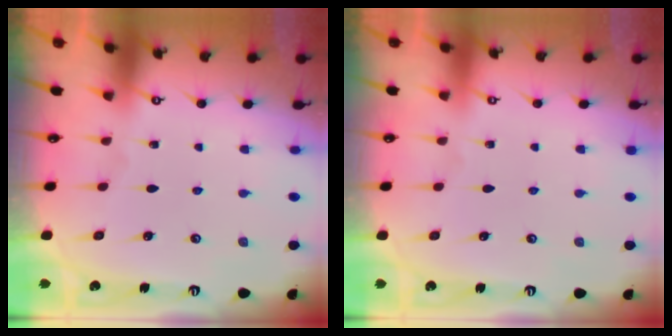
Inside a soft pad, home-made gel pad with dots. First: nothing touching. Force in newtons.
{"total": 4.0, "press": 4.0, "slide": 0.1}